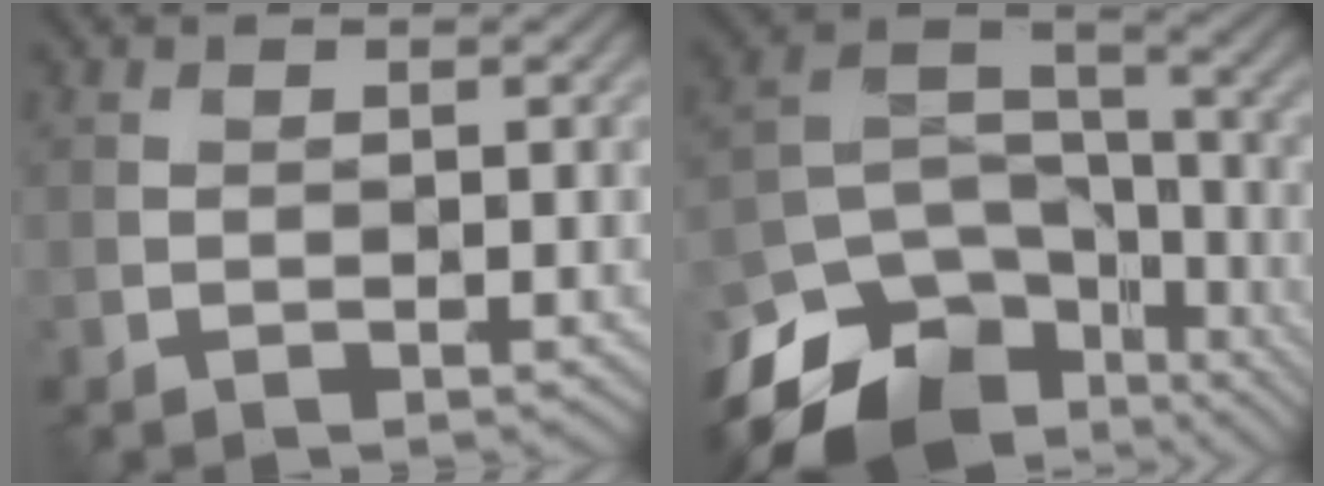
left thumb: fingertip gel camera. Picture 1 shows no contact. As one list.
[{"total": 15.1, "force": [-10.3, 8.7, 6.8], "torque": [-0.172, -0.034, -0.162]}]